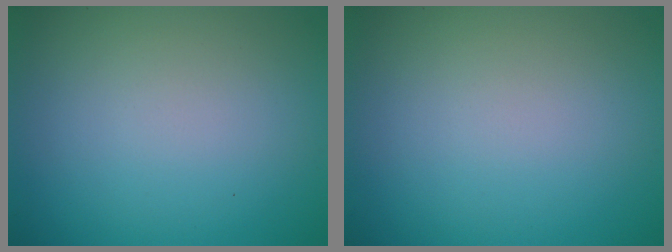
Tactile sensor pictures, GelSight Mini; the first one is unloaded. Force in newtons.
{"total": 0.0}